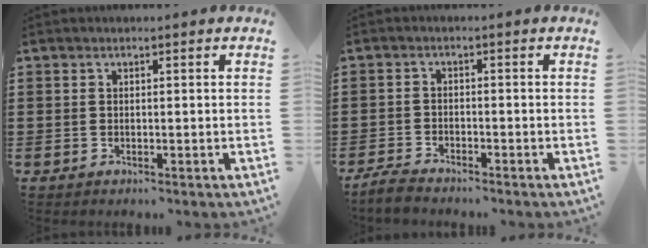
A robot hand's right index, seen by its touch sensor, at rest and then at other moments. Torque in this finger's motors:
{"motor_torque": [-0.73, 0.79, -0.72, -0.21]}